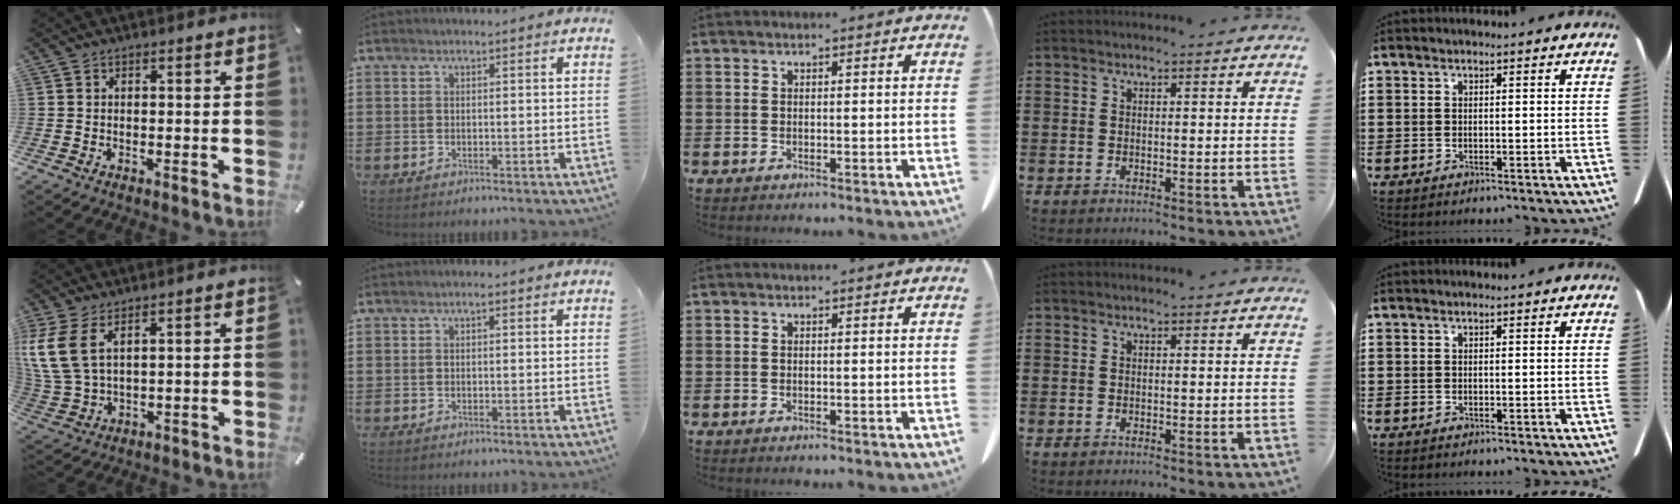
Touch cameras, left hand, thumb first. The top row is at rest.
{"thumb": {"total": 9.5, "force": [4.8, 5.2, 6.4], "torque": [-0.164, -0.016, 0.088]}, "index": {"total": 0.9, "force": [0.6, 0.1, 0.7], "torque": [-0.015, 0.002, 0.011]}}